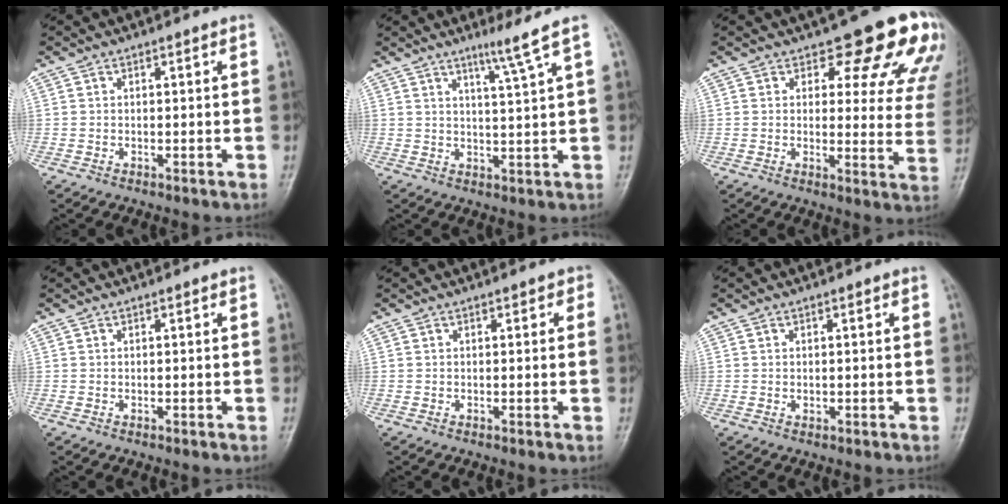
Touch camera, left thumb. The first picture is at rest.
{"total": 4.9, "force": [3.2, -1.4, 3.5], "torque": [-0.062, -0.029, 0.058]}
{"total": 15.4, "force": [11.2, 6.0, 8.7], "torque": [-0.048, -0.064, 0.107]}
{"total": 0.0}
{"total": 1.4, "force": [0.6, 1.0, 0.8], "torque": [0.008, 0.002, 0.001]}
{"total": 0.7, "force": [0.1, 0.5, 0.4], "torque": [-0.003, 0.000, 0.000]}